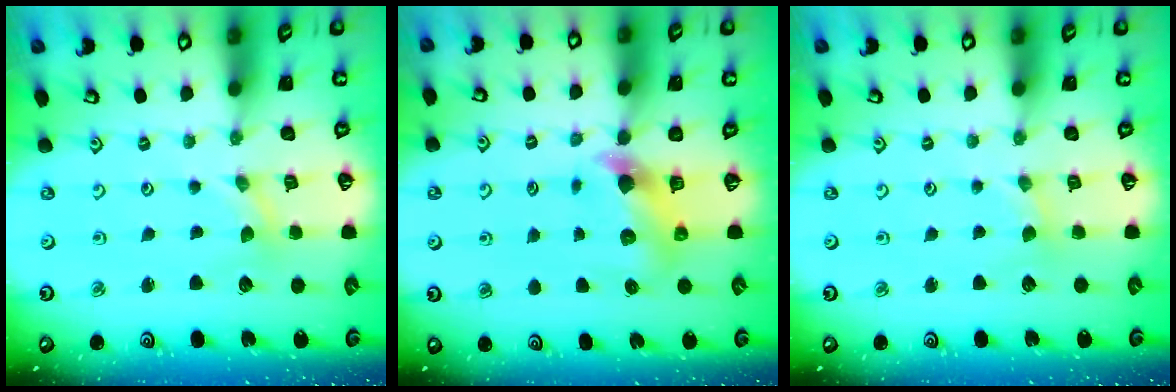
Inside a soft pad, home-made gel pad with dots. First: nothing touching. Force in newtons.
{"total": 6.6, "press": 6.6, "slide": 0.2}
{"total": 1.1, "press": 1.1, "slide": 0.3}